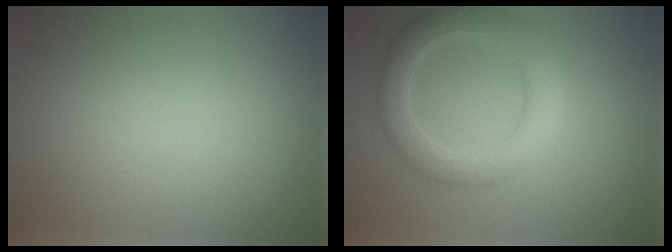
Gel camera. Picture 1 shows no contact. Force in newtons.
{"total": 4.4, "press": 4.4, "slide": 0.4}